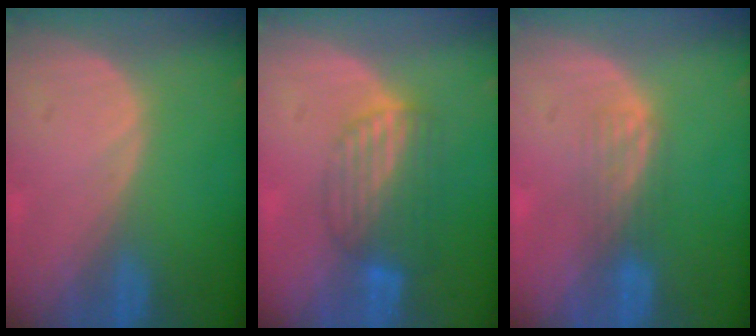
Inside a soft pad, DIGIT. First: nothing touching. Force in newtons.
{"total": 6.8, "press": 6.0, "slide": 3.2}
{"total": 2.6, "press": 2.6, "slide": 0.4}